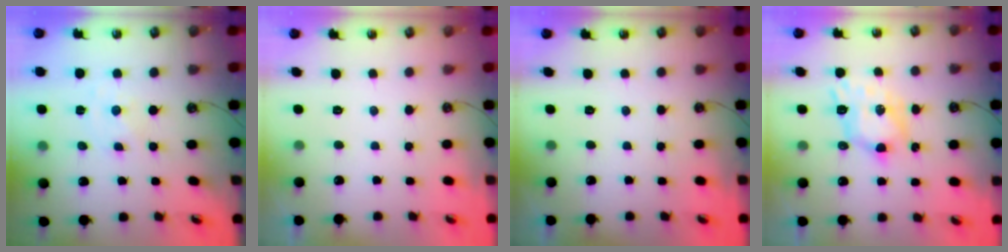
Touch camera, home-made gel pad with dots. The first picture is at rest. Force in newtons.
{"total": 0.0}
{"total": 0.0}
{"total": 7.7, "press": 7.7, "slide": 0.1}